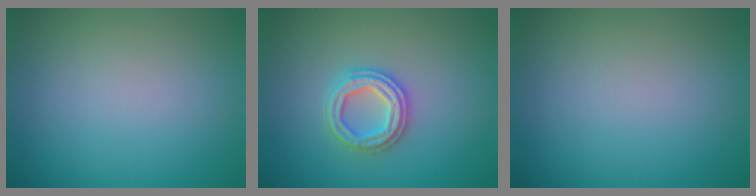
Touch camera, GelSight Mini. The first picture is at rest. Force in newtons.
{"total": 2.9, "press": 2.9, "slide": 0.6}
{"total": 0.0}